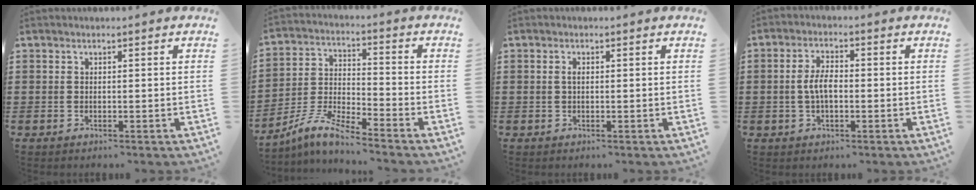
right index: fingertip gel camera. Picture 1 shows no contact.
{"total": 7.5, "force": [-6.7, 0.5, 3.4], "torque": [-0.096, -0.011, -0.141]}
{"total": 1.0, "force": [0.1, 0.4, 0.9], "torque": [-0.018, 0.001, 0.001]}
{"total": 4.4, "force": [-0.4, 2.0, 3.9], "torque": [-0.086, 0.000, -0.013]}